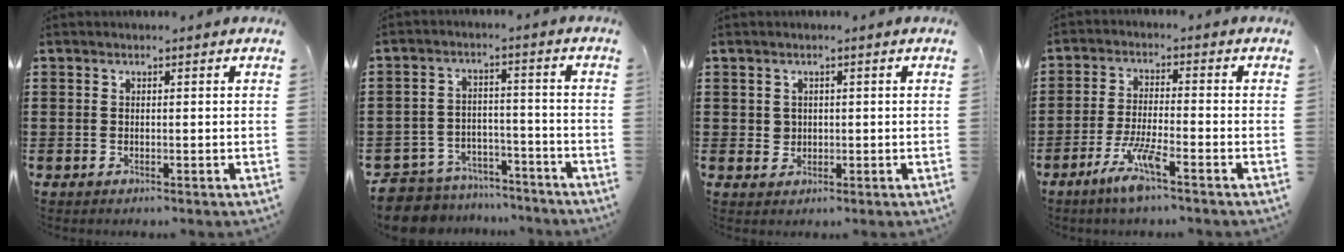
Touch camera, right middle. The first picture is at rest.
{"total": 6.7, "force": [-6.6, 1.3, 0.2], "torque": [-0.021, 0.015, -0.138]}
{"total": 1.7, "force": [0.4, 1.6, 0.4], "torque": [-0.014, 0.010, 0.006]}
{"total": 6.5, "force": [-4.2, 0.6, 5.0], "torque": [-0.106, -0.010, -0.079]}